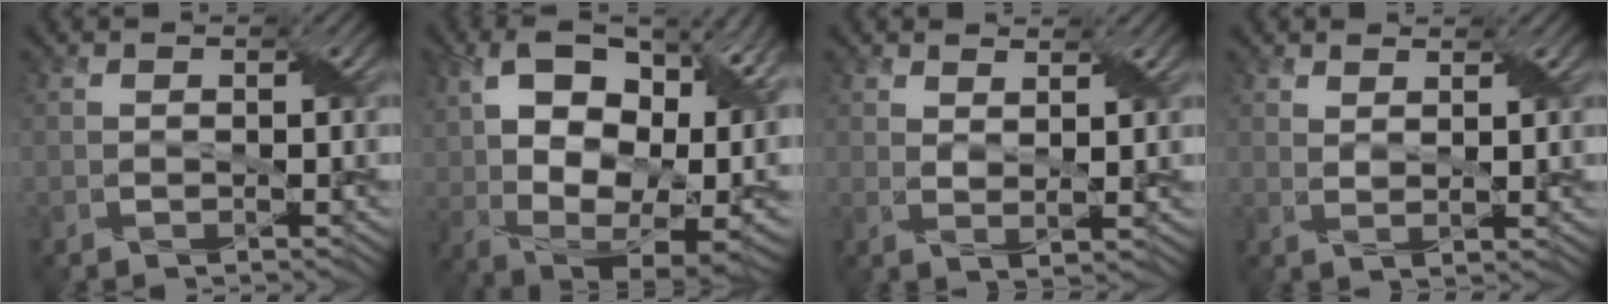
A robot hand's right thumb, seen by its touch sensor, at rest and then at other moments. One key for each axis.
{"total": 20.4, "fx": 4.8, "fy": 12.5, "fz": 15.4, "tx": -0.245, "ty": 0.024, "tz": 0.092}
{"total": 2.6, "fx": 1.9, "fy": 0.4, "fz": 1.7, "tx": -0.037, "ty": -0.002, "tz": 0.039}
{"total": 2.2, "fx": 1.7, "fy": 0.3, "fz": 1.3, "tx": -0.025, "ty": -0.004, "tz": 0.035}